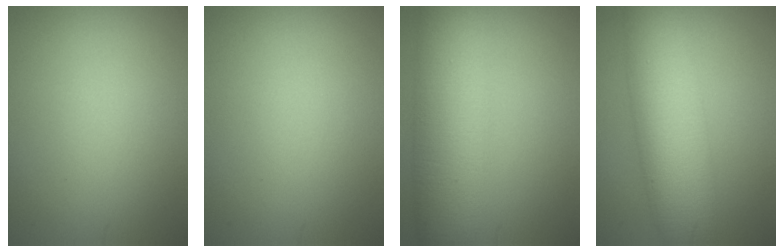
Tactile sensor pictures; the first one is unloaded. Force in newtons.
{"total": 0.0}
{"total": 8.8, "press": 8.8, "slide": 0.2}
{"total": 8.4, "press": 8.4, "slide": 0.1}